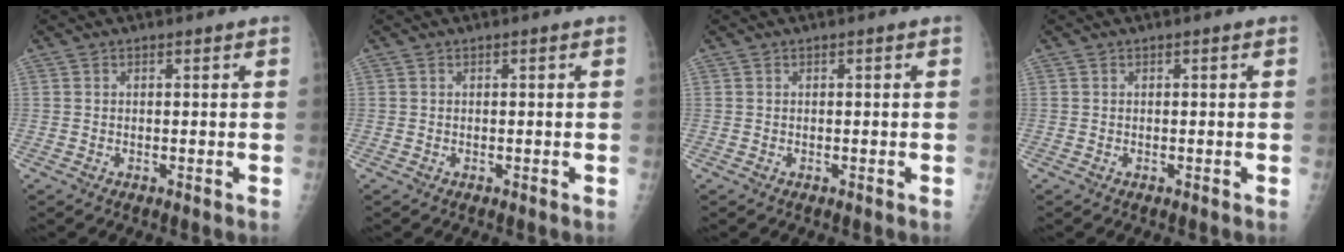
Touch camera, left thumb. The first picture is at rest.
{"total": 0.0}
{"total": 0.0}
{"total": 0.0}